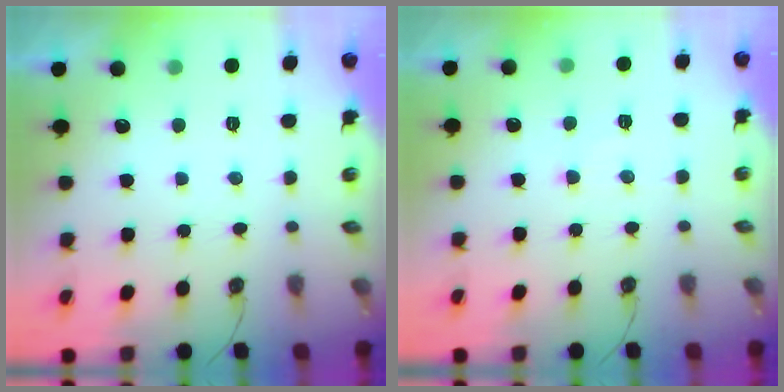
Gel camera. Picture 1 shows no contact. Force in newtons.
{"total": 4.1, "press": 4.0, "slide": 0.6}